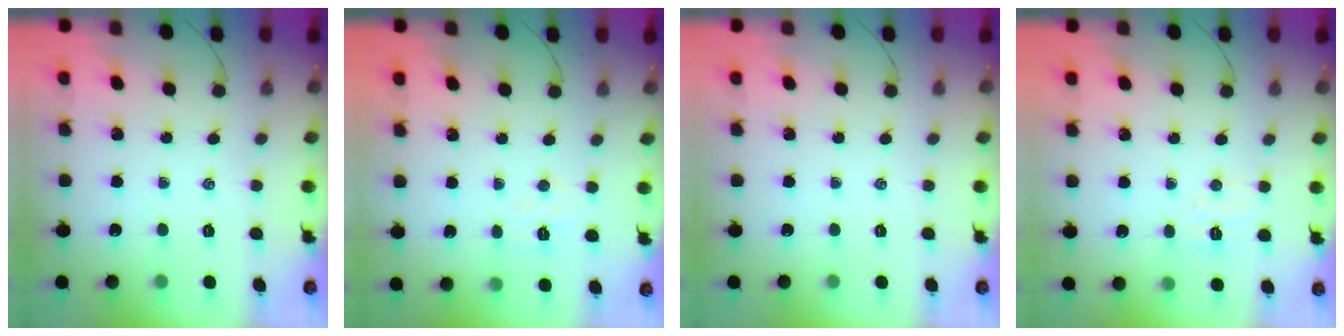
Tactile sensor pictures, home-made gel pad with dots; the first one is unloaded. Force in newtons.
{"total": 3.8, "press": 3.7, "slide": 0.8}
{"total": 0.0}
{"total": 5.5, "press": 5.3, "slide": 1.2}